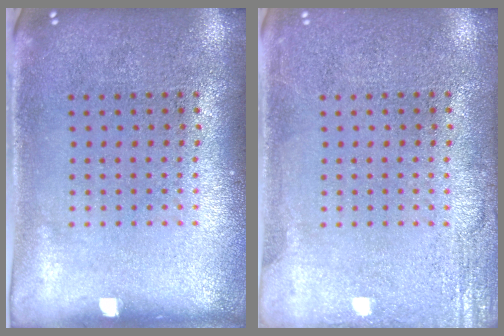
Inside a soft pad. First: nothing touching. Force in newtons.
{"total": 2.4, "press": 2.4, "slide": 0.3}